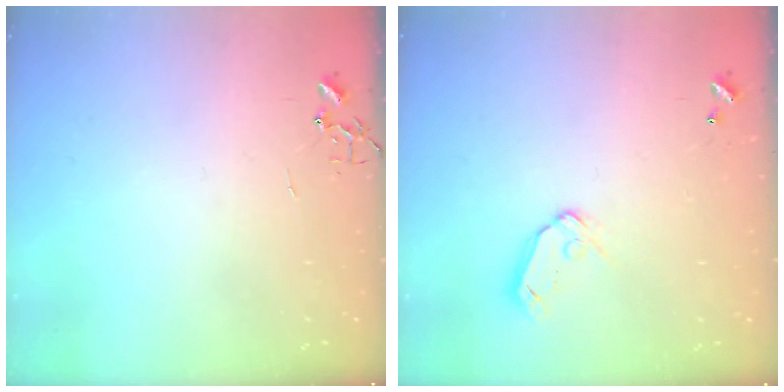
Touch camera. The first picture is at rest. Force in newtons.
{"total": 7.1, "press": 7.1, "slide": 0.8}